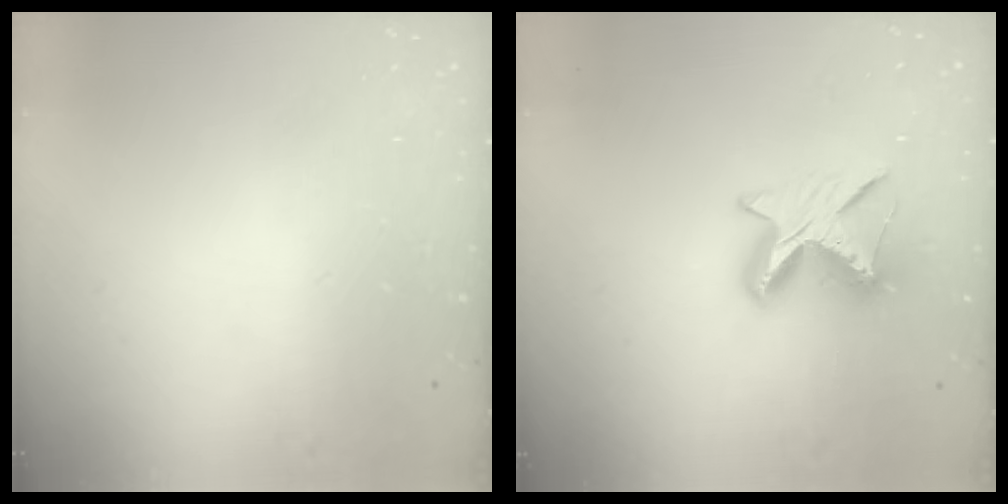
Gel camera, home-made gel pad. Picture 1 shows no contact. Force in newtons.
{"total": 9.0, "press": 9.0, "slide": 0.7}